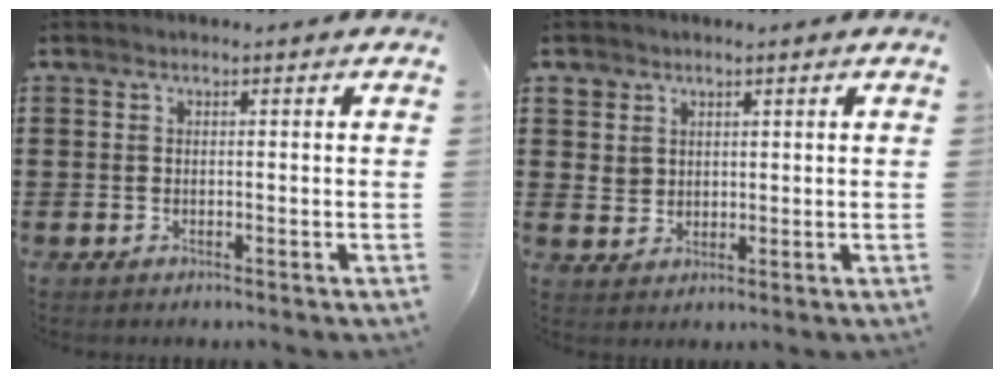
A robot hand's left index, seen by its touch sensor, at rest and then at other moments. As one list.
[{"total": 3.4, "force": [1.7, 3.0, 0.2], "torque": [-0.013, 0.007, 0.030]}]